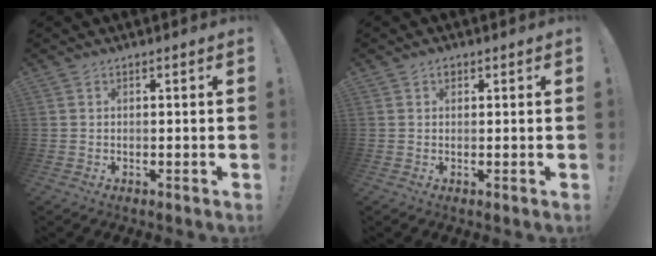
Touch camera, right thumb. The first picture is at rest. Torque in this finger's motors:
{"motor_torque": [-0.05, 0.26, 0.16, -0.05, -0.03]}